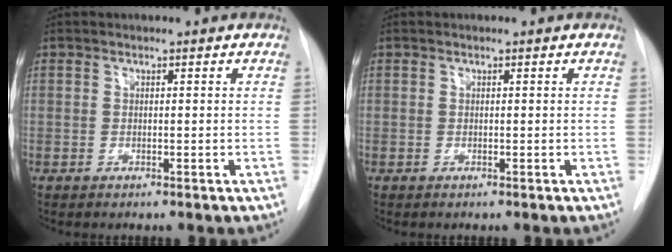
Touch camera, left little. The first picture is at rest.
{"total": 0.0}